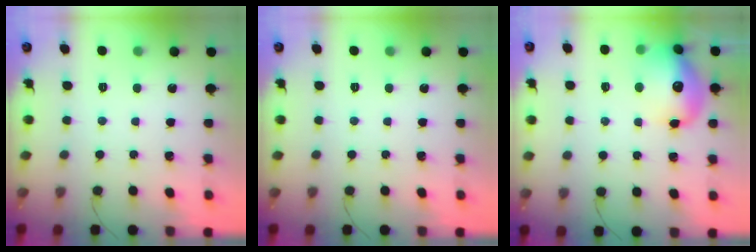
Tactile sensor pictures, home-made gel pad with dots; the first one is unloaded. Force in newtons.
{"total": 0.0}
{"total": 14.2, "press": 13.8, "slide": 3.2}